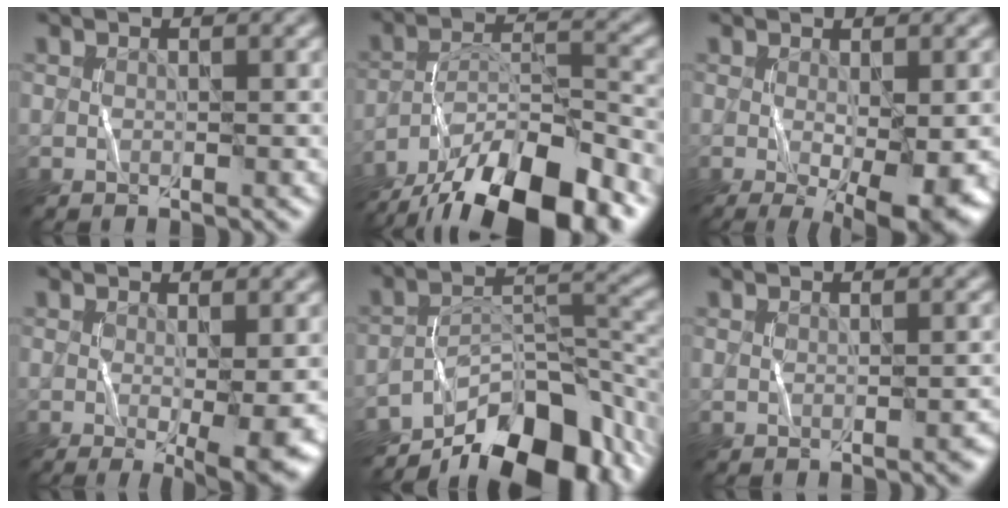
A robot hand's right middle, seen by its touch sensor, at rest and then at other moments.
{"total": 15.2, "force": [-11.4, 4.5, 9.0], "torque": [-0.176, 0.000, -0.192]}
{"total": 7.3, "force": [-1.9, 1.9, 6.8], "torque": [-0.115, -0.026, -0.016]}
{"total": 5.2, "force": [-1.1, 0.9, 5.0], "torque": [-0.083, -0.017, -0.012]}
{"total": 12.5, "force": [-9.2, 4.8, 7.0], "torque": [-0.093, 0.009, -0.156]}
{"total": 1.0, "force": [-0.4, 0.4, 0.8], "torque": [-0.017, -0.003, -0.003]}